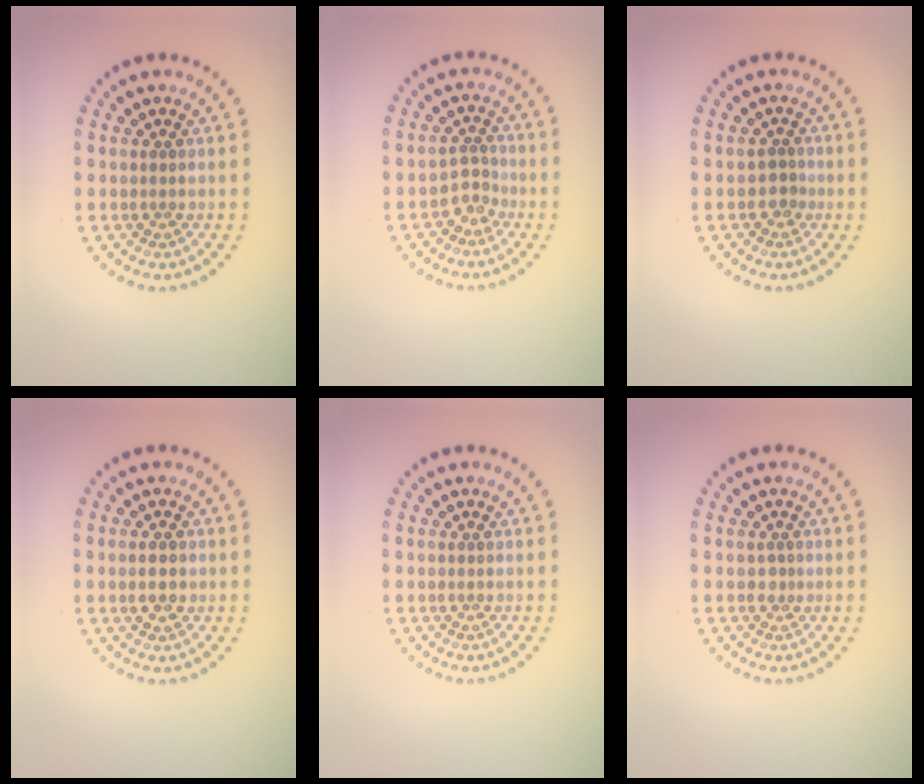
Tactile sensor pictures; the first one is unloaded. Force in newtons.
{"total": 1.9, "press": 1.3, "slide": 1.4}
{"total": 1.3, "press": 1.0, "slide": 0.8}
{"total": 2.4, "press": 2.4, "slide": 0.1}
{"total": 0.0}
{"total": 0.8, "press": 0.5, "slide": 0.6}